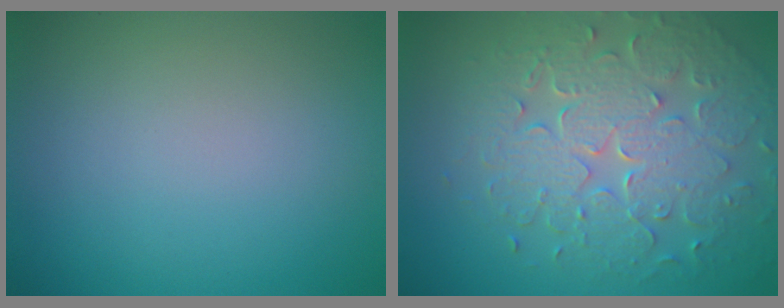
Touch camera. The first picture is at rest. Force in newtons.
{"total": 8.0, "press": 5.8, "slide": 5.5}